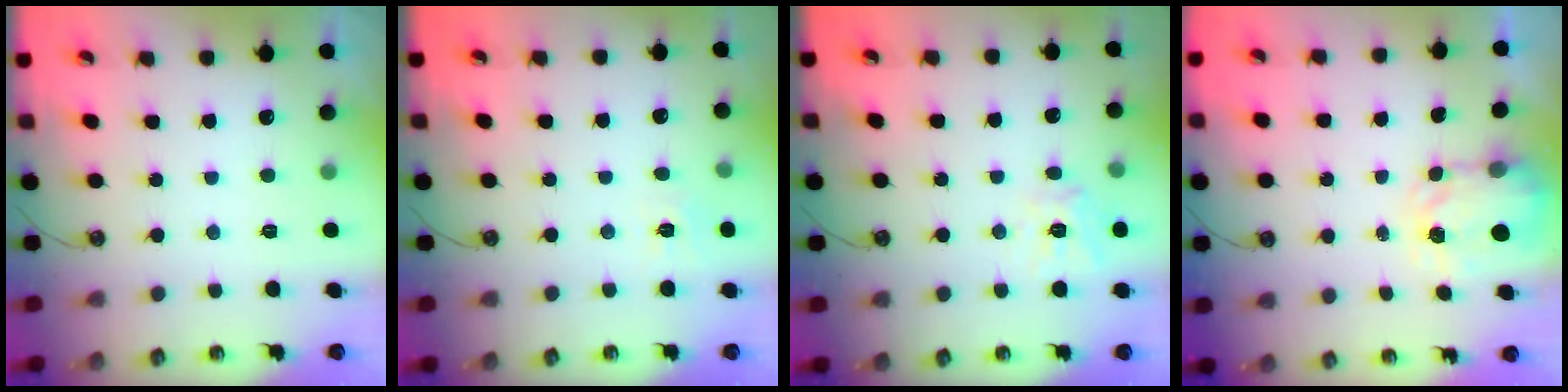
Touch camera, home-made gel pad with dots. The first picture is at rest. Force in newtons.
{"total": 5.1, "press": 5.1, "slide": 0.6}
{"total": 11.3, "press": 11.3, "slide": 1.1}
{"total": 3.5, "press": 3.5, "slide": 0.5}